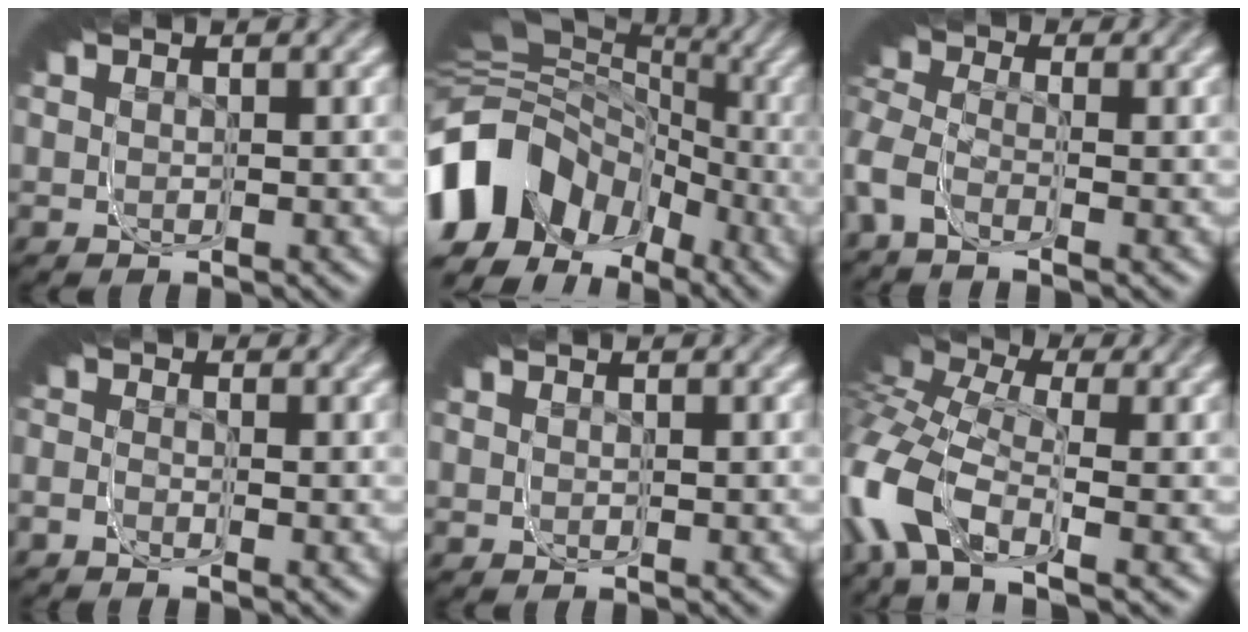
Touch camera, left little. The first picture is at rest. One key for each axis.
{"total": 14.5, "fx": -6.3, "fy": 9.0, "fz": 9.4, "tx": -0.121, "ty": -0.014, "tz": -0.102}
{"total": 3.7, "fx": -1.0, "fy": 2.4, "fz": 2.5, "tx": 0.004, "ty": 0.018, "tz": -0.033}
{"total": 1.2, "fx": -0.5, "fy": 0.6, "fz": 0.8, "tx": 0.020, "ty": 0.003, "tz": -0.012}
{"total": 0.0}
{"total": 5.3, "fx": -0.6, "fy": 3.0, "fz": 4.4, "tx": -0.032, "ty": 0.027, "tz": -0.035}